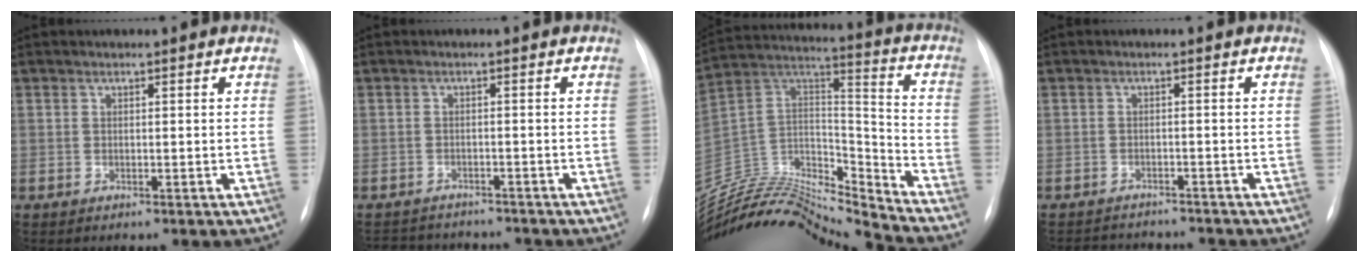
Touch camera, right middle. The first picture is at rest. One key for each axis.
{"total": 7.6, "fx": -7.2, "fy": 2.0, "fz": 1.4, "tx": -0.023, "ty": 0.007, "tz": -0.097}
{"total": 21.9, "fx": -21.1, "fy": 1.6, "fz": 5.4, "tx": -0.102, "ty": 0.046, "tz": -0.362}
{"total": 6.7, "fx": -6.4, "fy": 1.4, "fz": 1.1, "tx": -0.015, "ty": 0.005, "tz": -0.086}